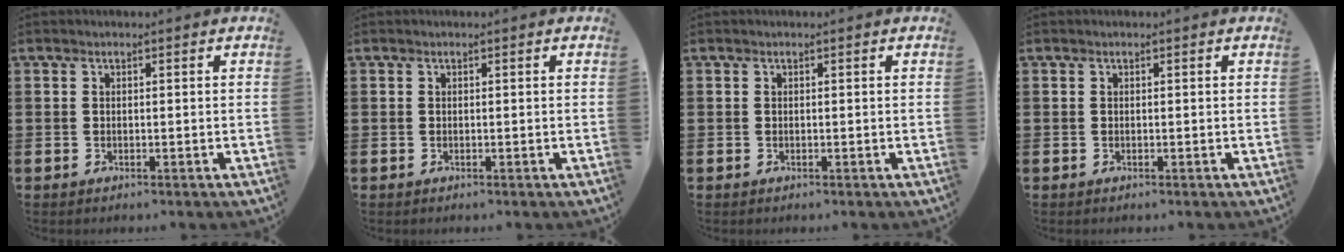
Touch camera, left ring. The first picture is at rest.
{"total": 0.0}
{"total": 0.0}
{"total": 0.0}